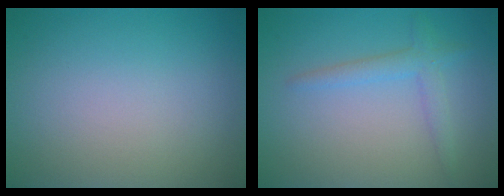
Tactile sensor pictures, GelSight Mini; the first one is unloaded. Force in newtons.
{"total": 3.0, "press": 3.0, "slide": 0.2}